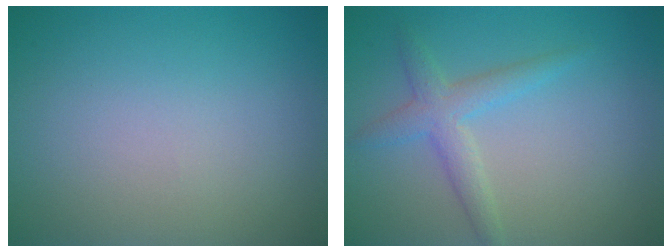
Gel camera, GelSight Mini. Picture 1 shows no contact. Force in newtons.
{"total": 2.6, "press": 2.6, "slide": 0.0}